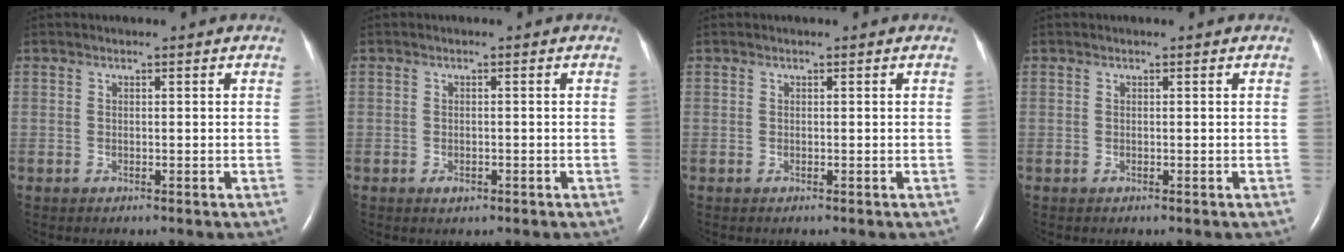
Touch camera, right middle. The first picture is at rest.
{"total": 1.1, "force": [-0.6, 0.7, 0.6], "torque": [-0.013, -0.001, -0.004]}
{"total": 0.0}
{"total": 0.0}